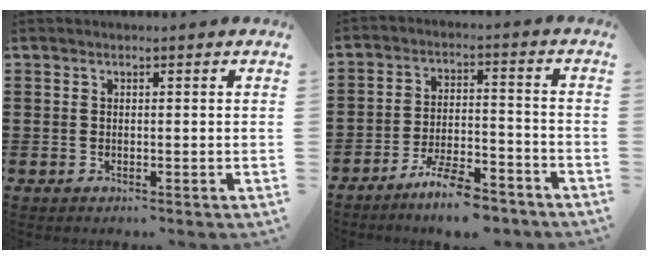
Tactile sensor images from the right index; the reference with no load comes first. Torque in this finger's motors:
{"motor_torque": [1.12, 1.02, 0.67, 0.07]}